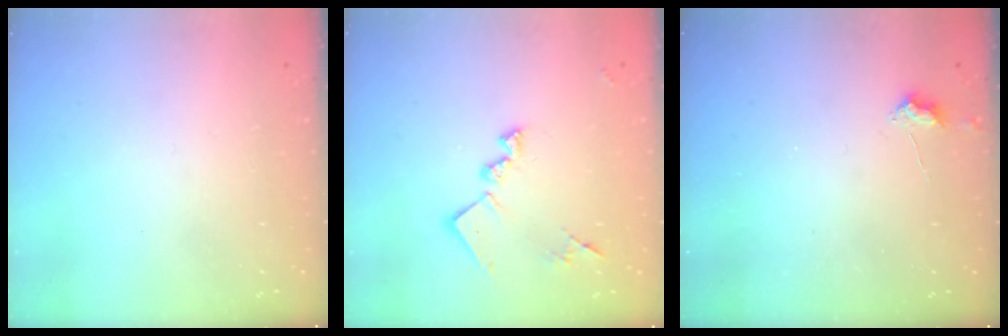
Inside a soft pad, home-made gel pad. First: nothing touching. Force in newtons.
{"total": 12.6, "press": 12.6, "slide": 0.5}
{"total": 3.0, "press": 2.9, "slide": 0.5}